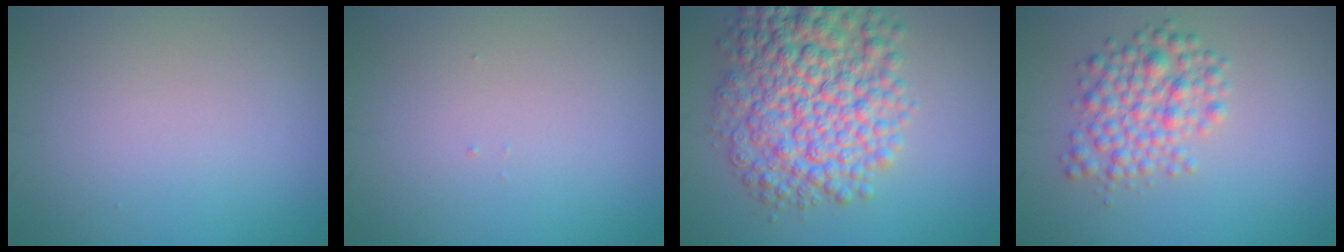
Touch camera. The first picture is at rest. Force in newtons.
{"total": 0.0}
{"total": 9.1, "press": 9.1, "slide": 0.2}
{"total": 4.0, "press": 4.0, "slide": 0.1}